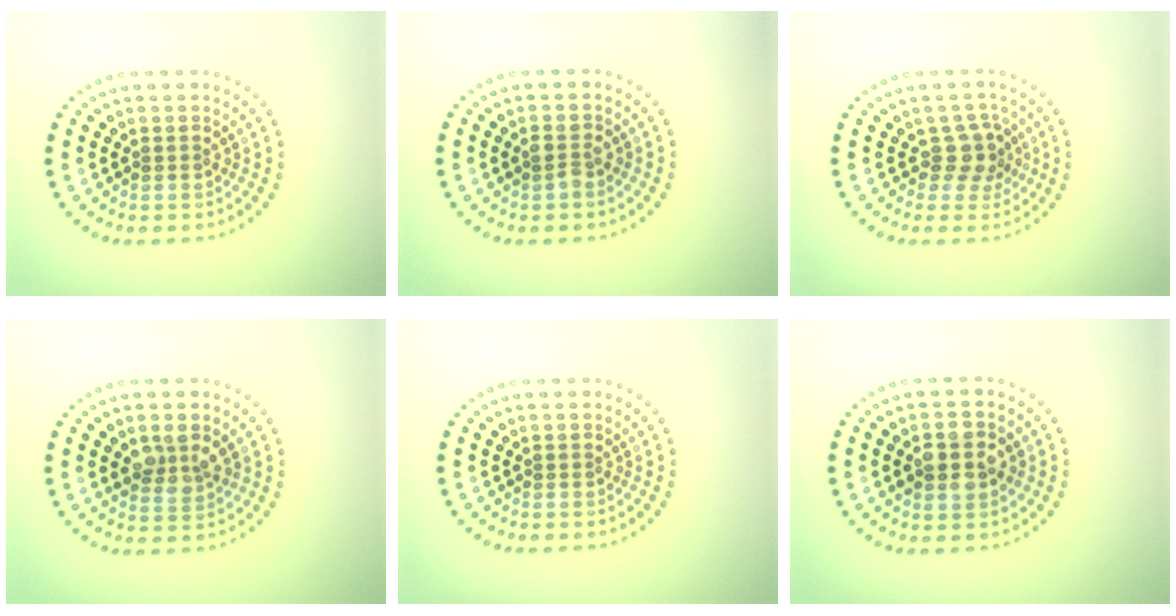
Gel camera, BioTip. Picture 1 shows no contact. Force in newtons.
{"total": 0.9, "press": 0.9, "slide": 0.2}
{"total": 2.7, "press": 2.0, "slide": 1.8}
{"total": 2.7, "press": 2.4, "slide": 1.2}
{"total": 0.0}
{"total": 4.0, "press": 4.0, "slide": 0.2}